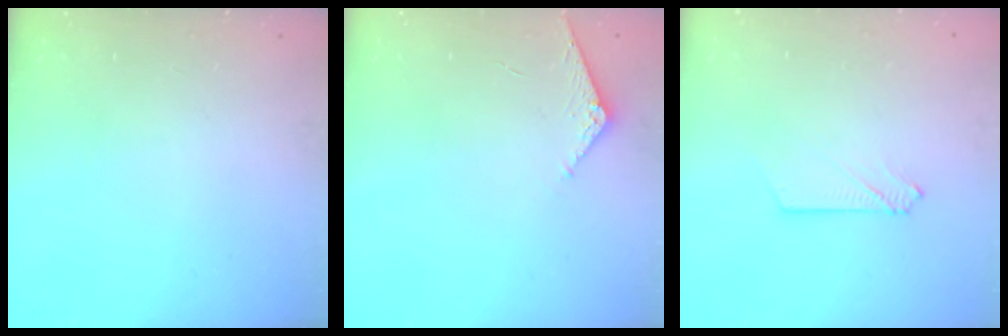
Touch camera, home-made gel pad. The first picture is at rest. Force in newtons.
{"total": 5.9, "press": 5.8, "slide": 0.6}
{"total": 2.7, "press": 2.7, "slide": 0.2}